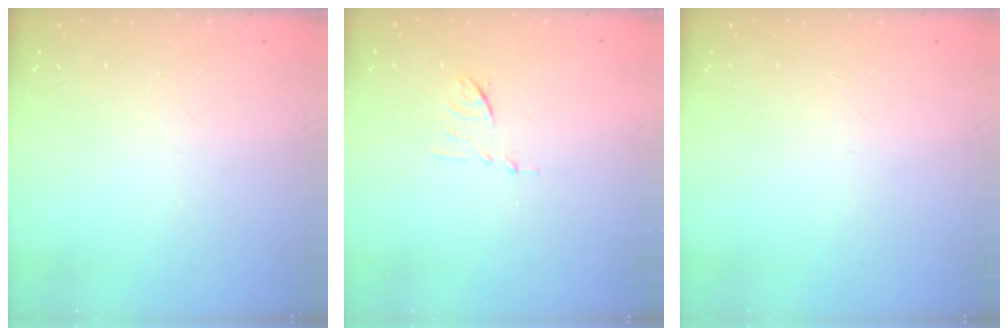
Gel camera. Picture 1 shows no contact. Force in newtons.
{"total": 6.2, "press": 6.2, "slide": 0.7}
{"total": 0.0}